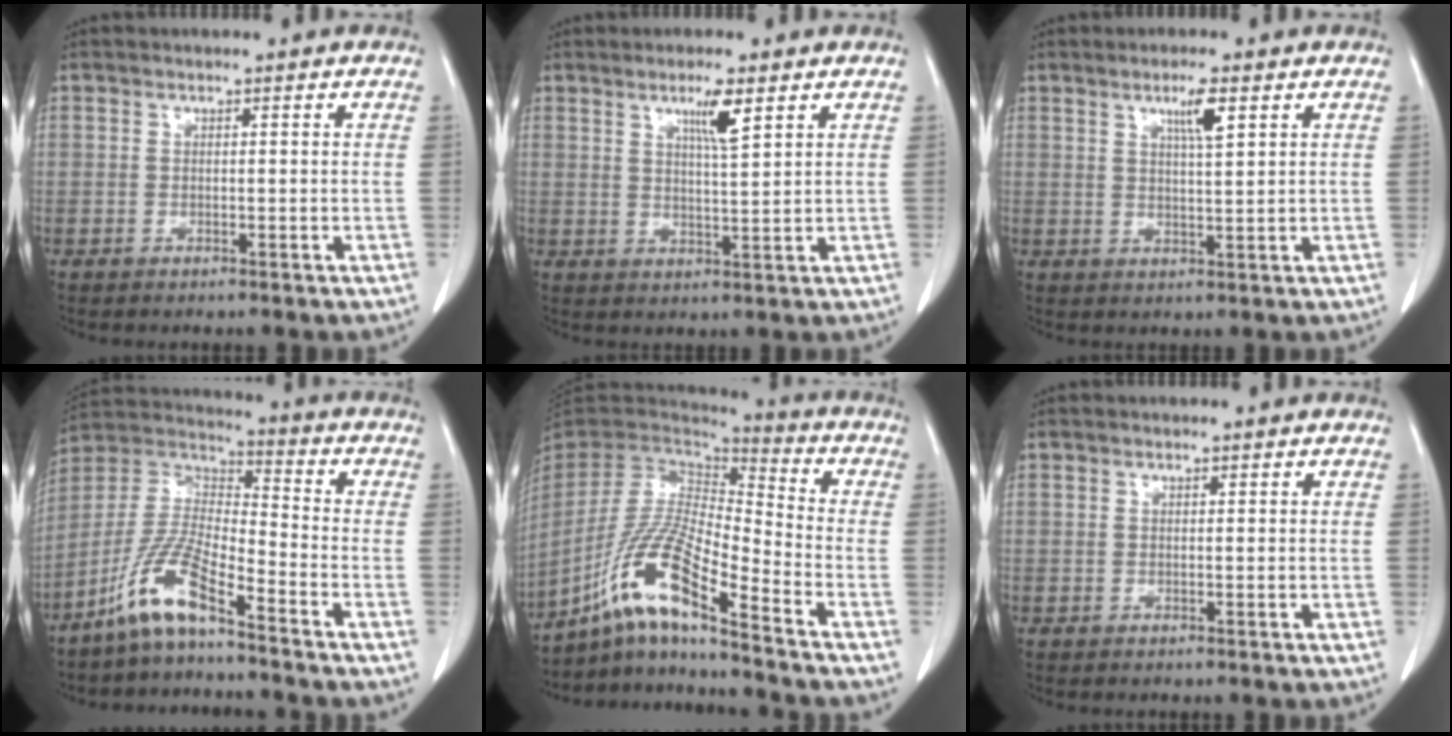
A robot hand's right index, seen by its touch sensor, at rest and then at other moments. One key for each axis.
{"total": 4.8, "fx": 2.7, "fy": 0.2, "fz": 4.0, "tx": -0.066, "ty": -0.006, "tz": 0.048}
{"total": 4.3, "fx": 2.2, "fy": 0.2, "fz": 3.7, "tx": -0.060, "ty": -0.004, "tz": 0.039}
{"total": 10.6, "fx": -7.4, "fy": 1.7, "fz": 7.5, "tx": -0.168, "ty": 0.002, "tz": -0.151}
{"total": 14.4, "fx": -9.7, "fy": 0.5, "fz": 10.7, "tx": -0.216, "ty": -0.006, "tz": -0.185}
{"total": 0.0}